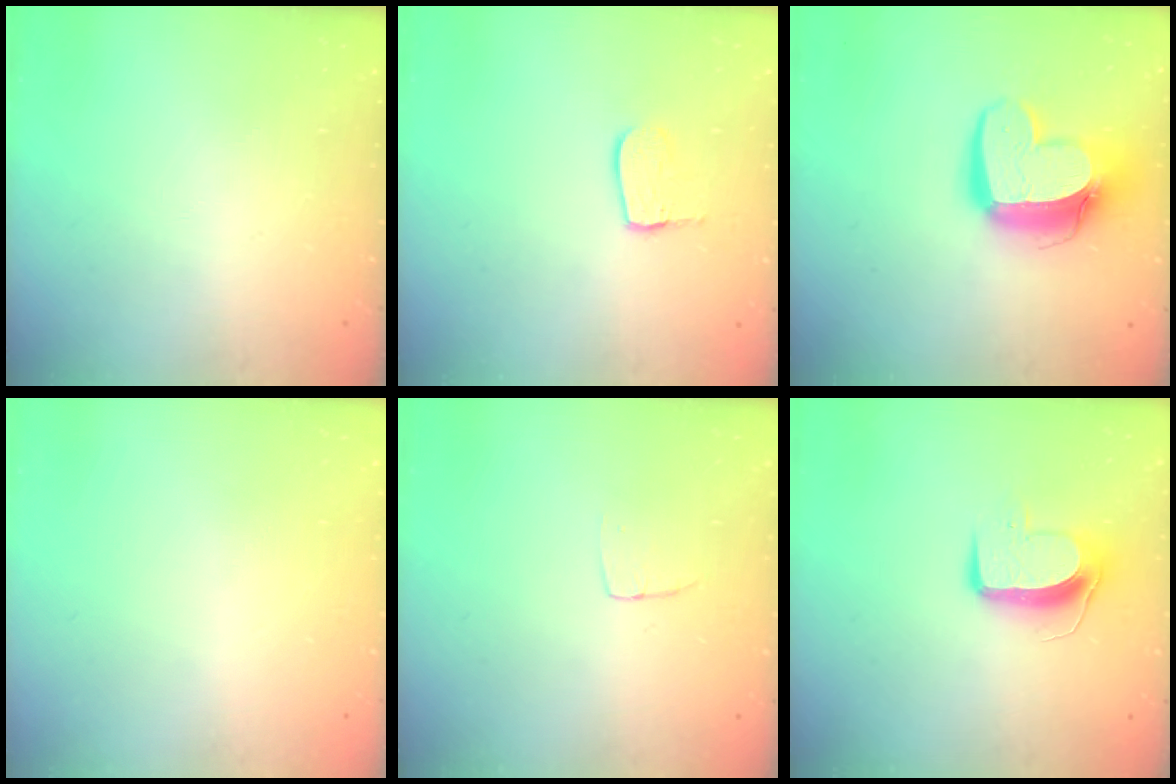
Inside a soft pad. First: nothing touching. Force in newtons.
{"total": 8.2, "press": 8.2, "slide": 0.7}
{"total": 15.2, "press": 15.2, "slide": 1.4}
{"total": 0.0}
{"total": 3.3, "press": 3.3, "slide": 0.2}
{"total": 9.7, "press": 9.7, "slide": 0.3}